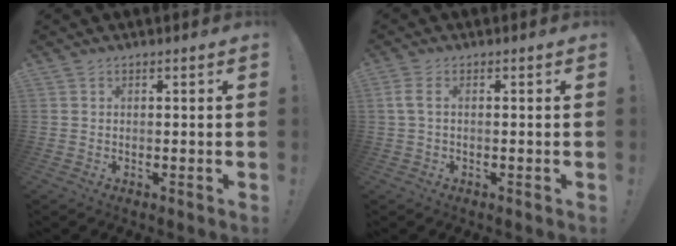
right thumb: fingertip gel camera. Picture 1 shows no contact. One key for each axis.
{"total": 2.5, "fx": 0.1, "fy": 0.6, "fz": 2.4, "tx": -0.051, "ty": 0.000, "tz": 0.001}